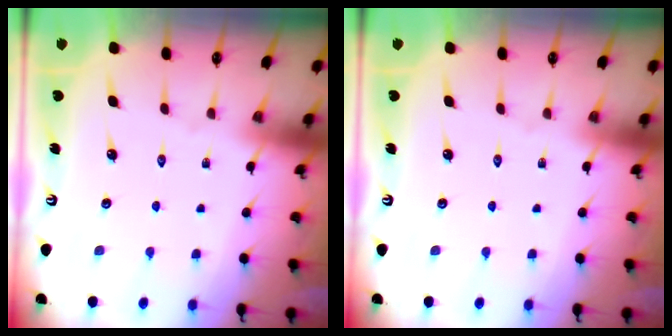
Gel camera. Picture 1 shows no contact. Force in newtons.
{"total": 0.0}